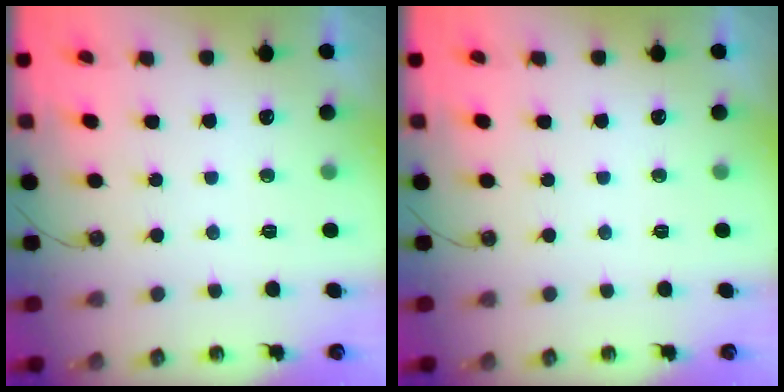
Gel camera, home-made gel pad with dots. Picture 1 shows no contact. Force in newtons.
{"total": 0.0}